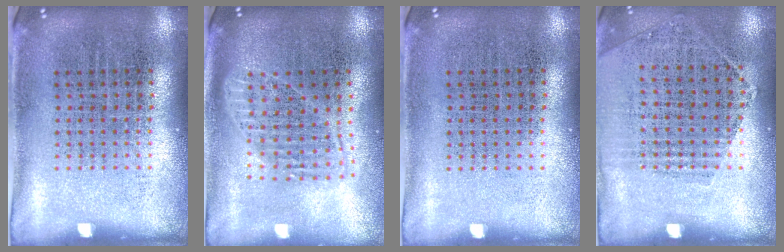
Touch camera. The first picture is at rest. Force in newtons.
{"total": 1.8, "press": 1.5, "slide": 0.9}
{"total": 0.0}
{"total": 1.2, "press": 1.0, "slide": 0.6}